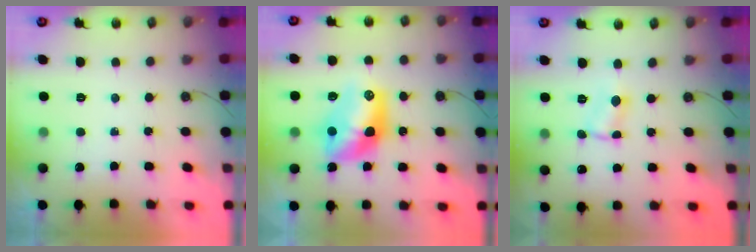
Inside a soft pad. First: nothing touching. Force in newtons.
{"total": 12.3, "press": 12.2, "slide": 1.1}
{"total": 1.5, "press": 1.5, "slide": 0.2}